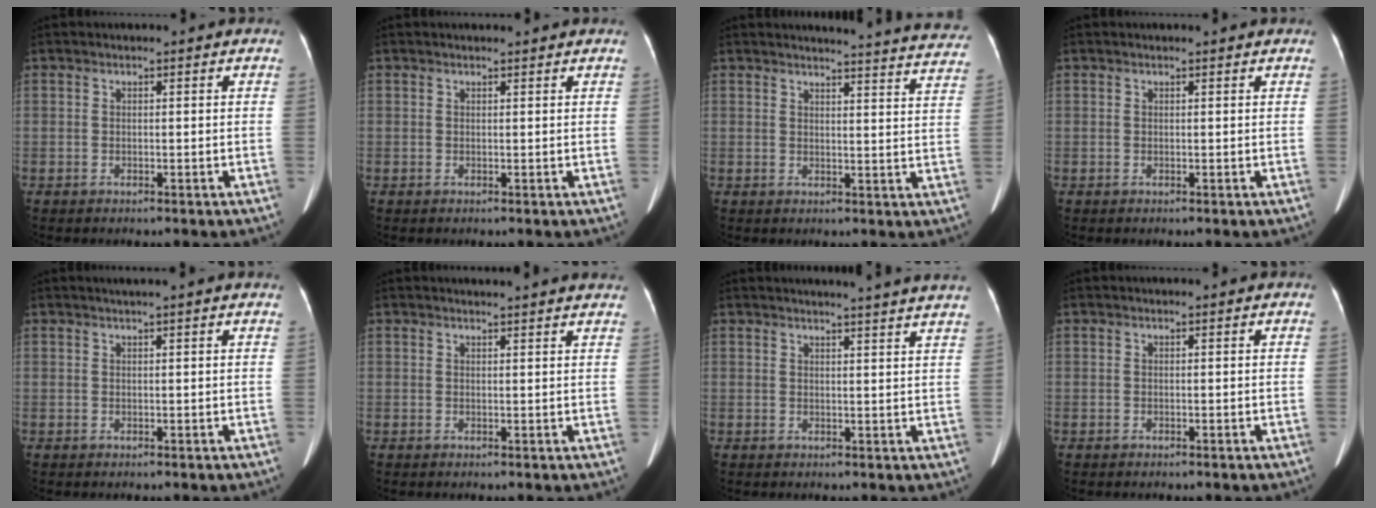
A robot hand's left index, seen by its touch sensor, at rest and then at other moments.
{"total": 2.1, "force": [2.0, 0.2, 0.5], "torque": [-0.012, 0.013, 0.020]}
{"total": 19.8, "force": [19.4, 0.7, 4.0], "torque": [-0.039, -0.096, 0.196]}
{"total": 1.0, "force": [1.0, 0.0, 0.3], "torque": [-0.012, 0.004, 0.010]}
{"total": 2.4, "force": [2.0, -0.5, 1.3], "torque": [-0.016, 0.015, 0.032]}
{"total": 8.6, "force": [8.2, 0.3, 2.6], "torque": [-0.030, 0.009, 0.073]}
{"total": 11.1, "force": [10.3, -1.2, 4.0], "torque": [-0.052, -0.027, 0.100]}
{"total": 0.0}